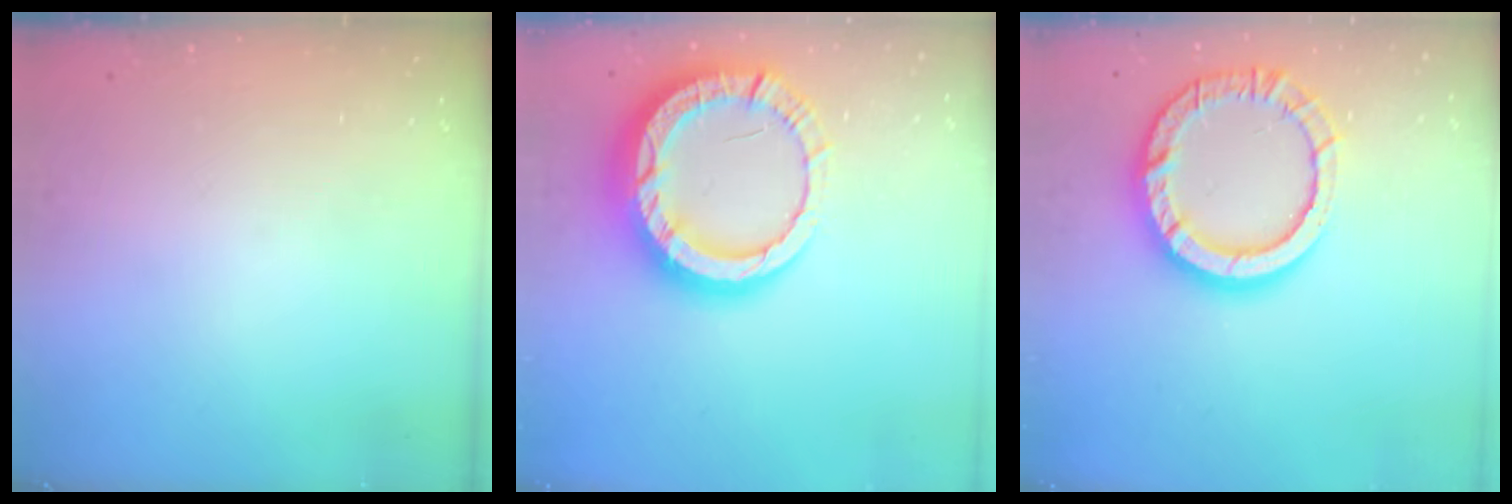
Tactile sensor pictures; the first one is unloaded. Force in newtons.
{"total": 17.4, "press": 17.3, "slide": 1.8}
{"total": 14.5, "press": 14.5, "slide": 1.1}